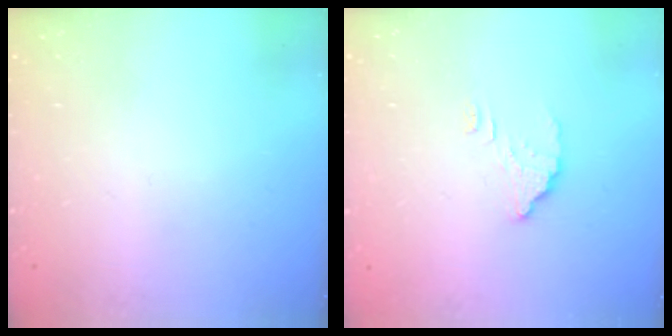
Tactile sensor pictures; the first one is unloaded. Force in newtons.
{"total": 3.1, "press": 3.1, "slide": 0.4}